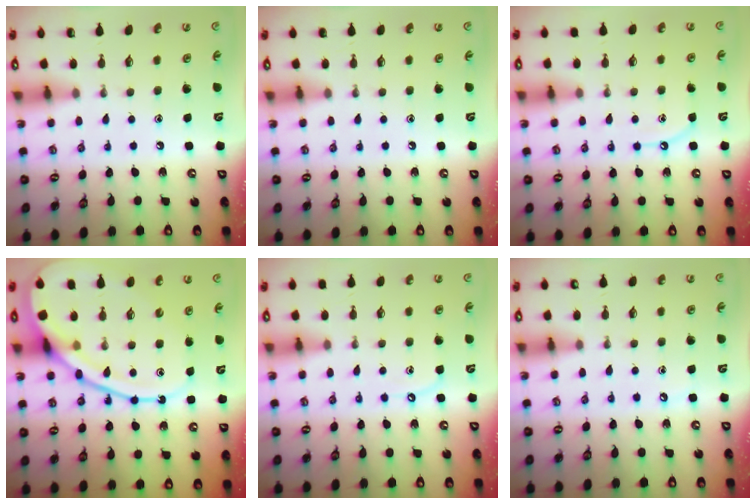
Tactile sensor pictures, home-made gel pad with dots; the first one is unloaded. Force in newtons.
{"total": 0.0}
{"total": 6.0, "press": 5.9, "slide": 0.7}
{"total": 16.5, "press": 16.4, "slide": 1.5}
{"total": 5.4, "press": 5.4, "slide": 0.7}
{"total": 2.7, "press": 2.7, "slide": 0.3}